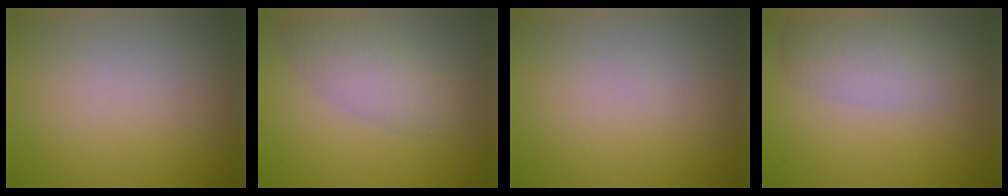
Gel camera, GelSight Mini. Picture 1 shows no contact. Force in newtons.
{"total": 3.8, "press": 3.8, "slide": 0.0}
{"total": 0.0}
{"total": 4.1, "press": 4.1, "slide": 0.1}